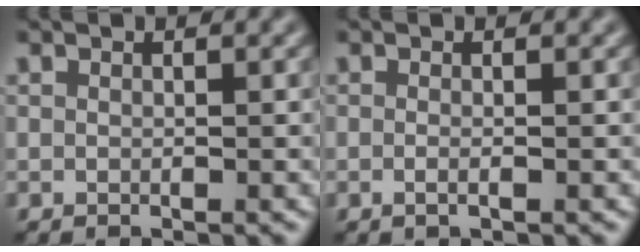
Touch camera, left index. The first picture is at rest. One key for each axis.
{"total": 1.1, "fx": -0.3, "fy": 0.4, "fz": 1.0, "tx": -0.012, "ty": -0.011, "tz": -0.015}